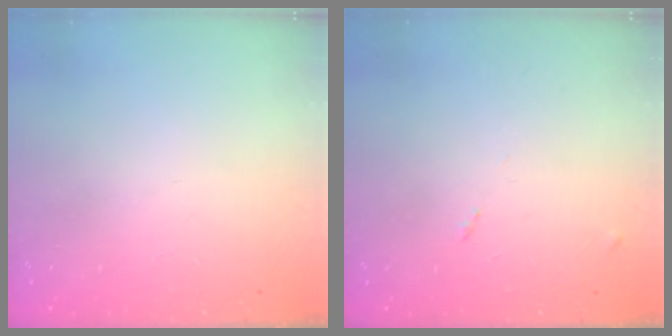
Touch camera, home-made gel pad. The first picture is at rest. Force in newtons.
{"total": 7.6, "press": 7.5, "slide": 0.7}